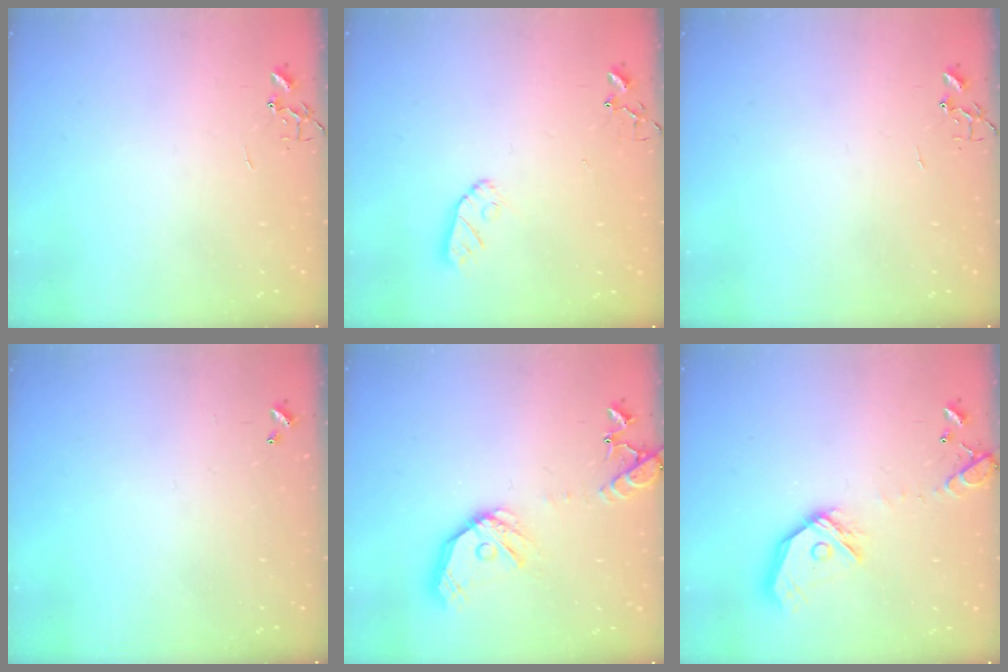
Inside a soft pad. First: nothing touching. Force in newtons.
{"total": 7.2, "press": 7.2, "slide": 0.4}
{"total": 0.0}
{"total": 0.0}
{"total": 16.6, "press": 16.4, "slide": 2.7}
{"total": 16.5, "press": 16.3, "slide": 2.4}